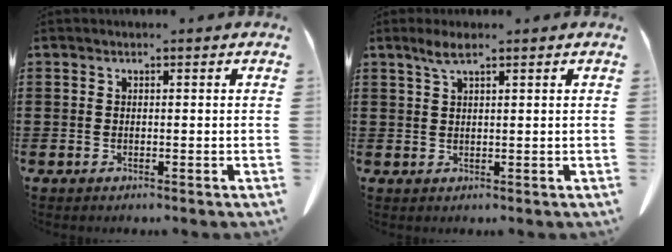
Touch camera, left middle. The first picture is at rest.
{"total": 2.7, "force": [1.7, 0.4, 2.1], "torque": [-0.044, 0.002, 0.029]}